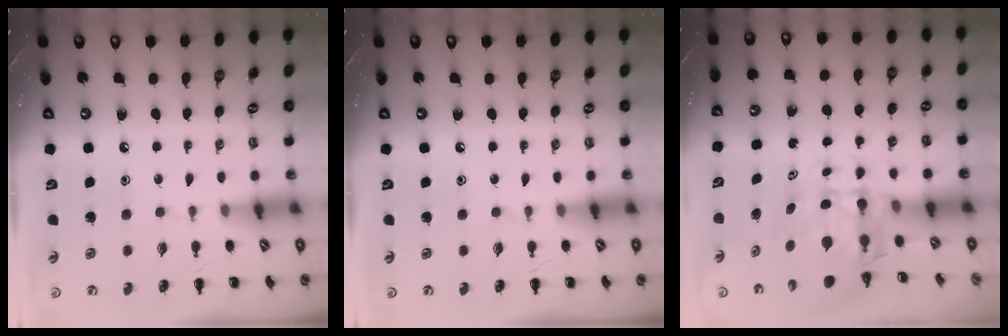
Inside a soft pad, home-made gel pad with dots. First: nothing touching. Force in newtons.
{"total": 0.0}
{"total": 6.3, "press": 6.2, "slide": 1.5}